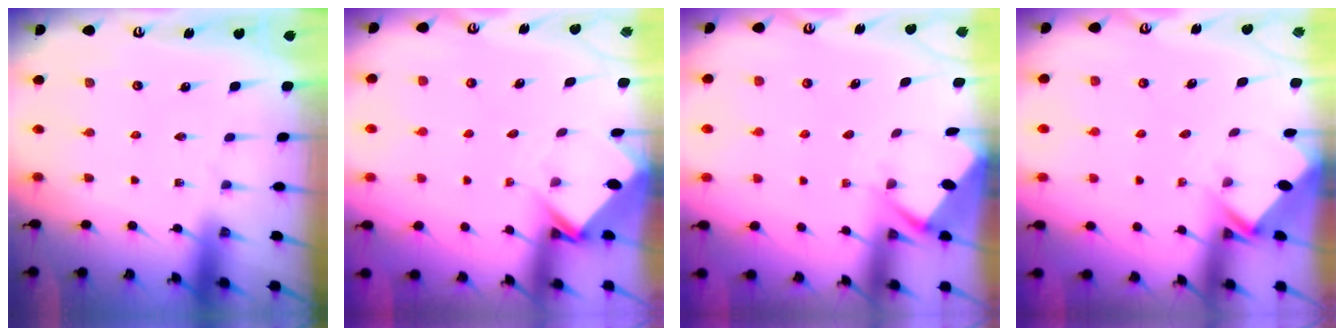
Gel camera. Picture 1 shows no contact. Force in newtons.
{"total": 4.0, "press": 4.0, "slide": 0.2}
{"total": 2.6, "press": 2.6, "slide": 0.4}
{"total": 2.7, "press": 2.7, "slide": 0.2}